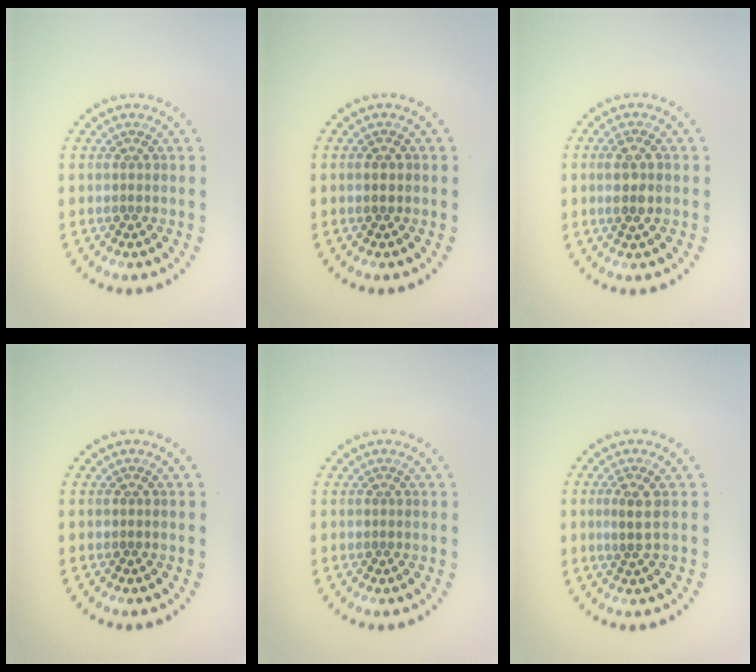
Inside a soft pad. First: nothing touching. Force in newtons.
{"total": 1.3, "press": 1.3, "slide": 0.3}
{"total": 2.3, "press": 2.2, "slide": 0.8}
{"total": 0.0}
{"total": 0.0}
{"total": 1.8, "press": 1.5, "slide": 0.9}